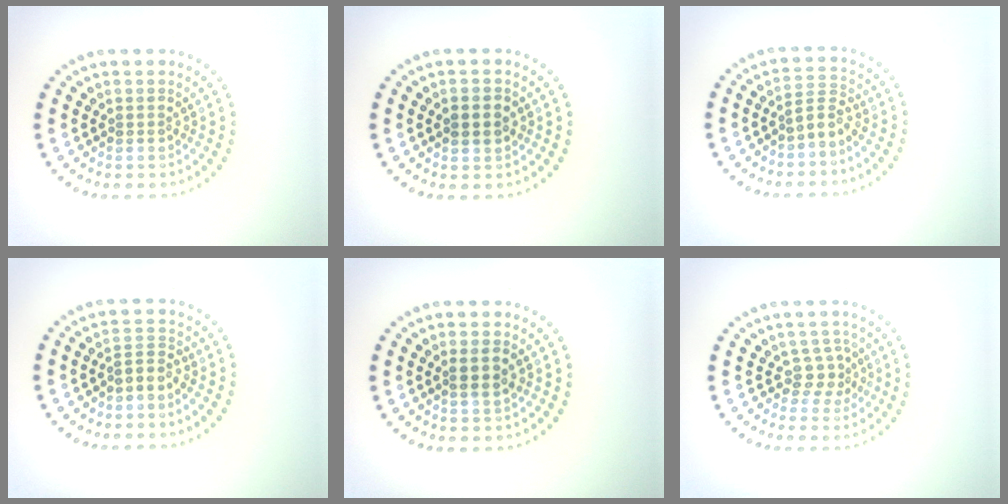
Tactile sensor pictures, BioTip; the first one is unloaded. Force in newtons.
{"total": 2.7, "press": 2.7, "slide": 0.2}
{"total": 2.0, "press": 1.4, "slide": 1.4}
{"total": 1.8, "press": 1.4, "slide": 1.2}
{"total": 1.9, "press": 1.8, "slide": 0.6}
{"total": 2.2, "press": 1.5, "slide": 1.5}